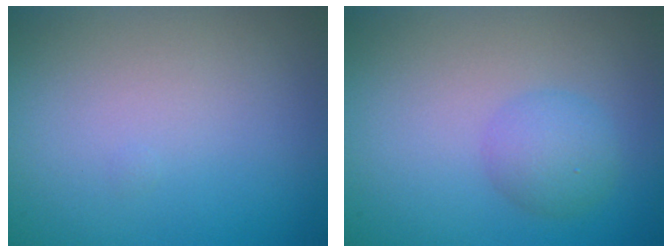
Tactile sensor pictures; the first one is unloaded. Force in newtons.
{"total": 2.6, "press": 2.6, "slide": 0.1}